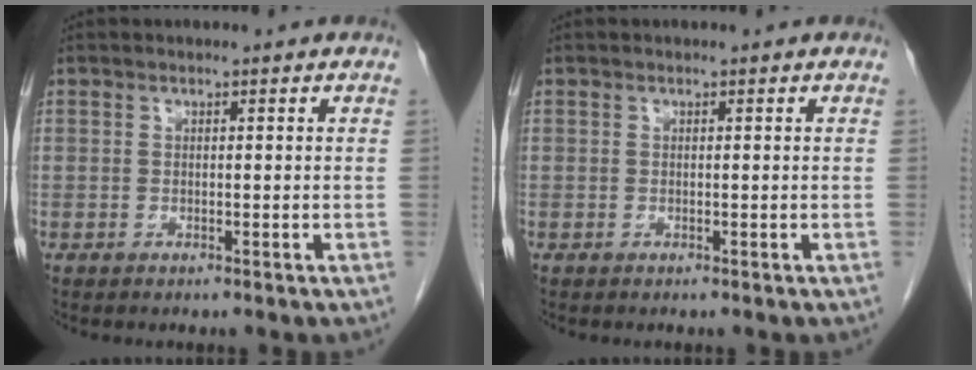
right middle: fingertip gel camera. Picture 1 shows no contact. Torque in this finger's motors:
{"motor_torque": [-0.04, 0.05, 0.00, 0.00]}